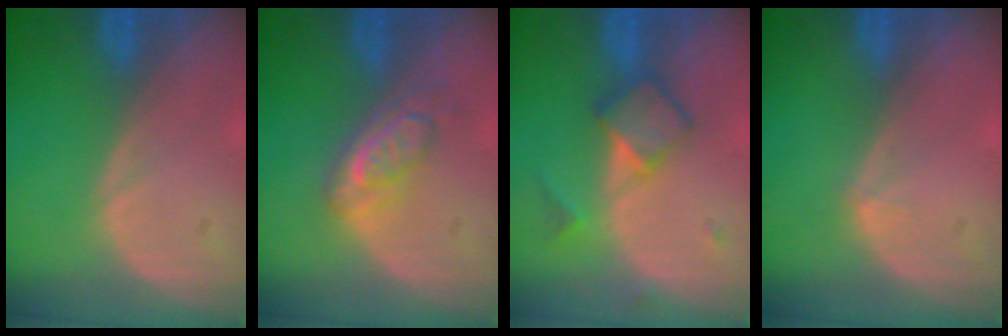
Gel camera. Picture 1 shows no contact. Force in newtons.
{"total": 4.9, "press": 4.6, "slide": 1.9}
{"total": 4.8, "press": 4.6, "slide": 1.4}
{"total": 0.6, "press": 0.4, "slide": 0.5}